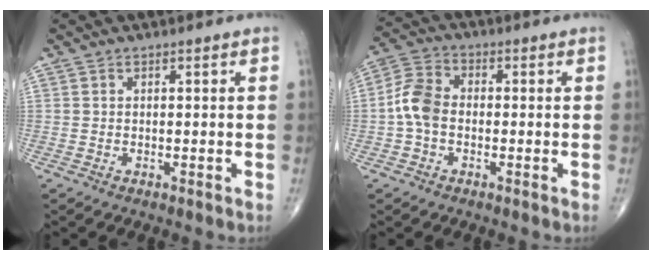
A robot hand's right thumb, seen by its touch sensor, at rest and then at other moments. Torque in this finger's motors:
{"motor_torque": [0.26, 0.37, 0.87, -0.23, 0.05]}